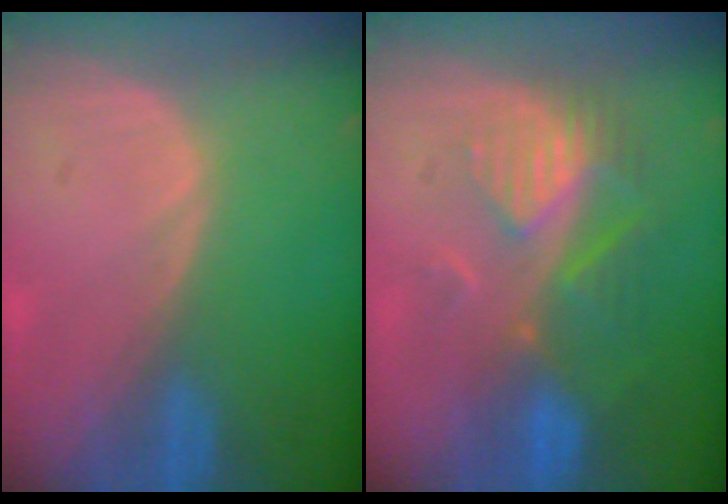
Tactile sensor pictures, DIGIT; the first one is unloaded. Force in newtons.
{"total": 8.8, "press": 8.0, "slide": 3.8}